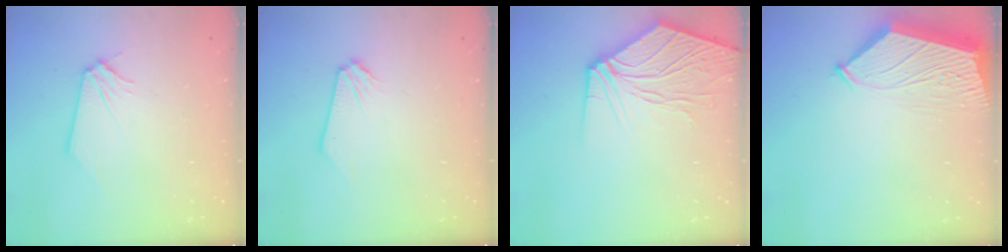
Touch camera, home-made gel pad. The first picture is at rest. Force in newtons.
{"total": 0.0}
{"total": 10.9, "press": 10.7, "slide": 2.0}
{"total": 7.9, "press": 7.8, "slide": 0.9}